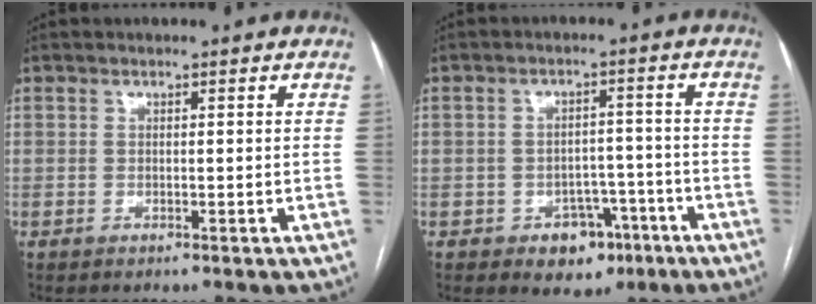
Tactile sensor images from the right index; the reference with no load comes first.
{"total": 6.3, "force": [-3.4, 4.5, 2.9], "torque": [-0.028, 0.018, -0.040]}